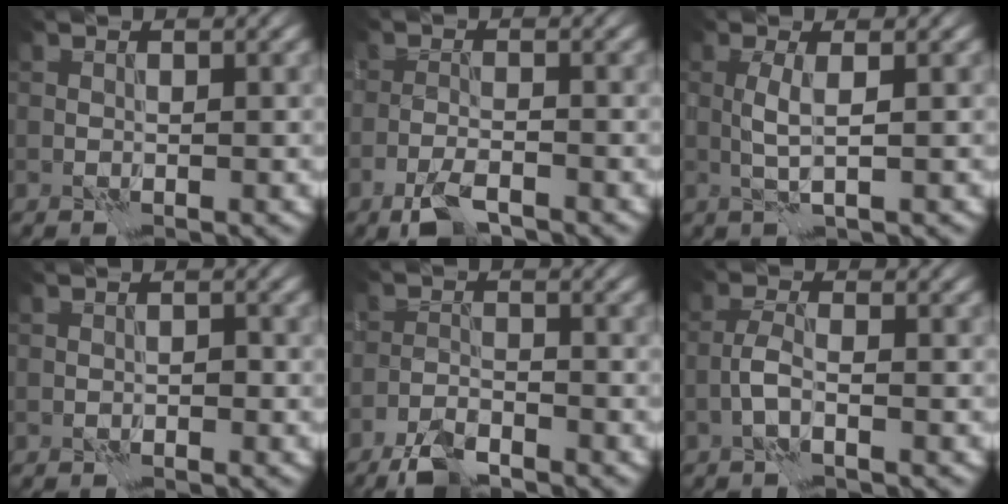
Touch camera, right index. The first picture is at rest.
{"total": 3.3, "force": [-2.3, 1.0, 2.2], "torque": [-0.049, -0.002, -0.049]}
{"total": 1.9, "force": [0.4, 0.3, 1.9], "torque": [-0.043, 0.003, 0.006]}
{"total": 0.6, "force": [-0.3, 0.3, 0.4], "torque": [-0.007, 0.004, -0.005]}
{"total": 4.0, "force": [-3.2, 1.1, 2.0], "torque": [-0.043, -0.004, -0.069]}
{"total": 1.7, "force": [-0.9, 0.3, 1.5], "torque": [-0.032, 0.006, -0.022]}